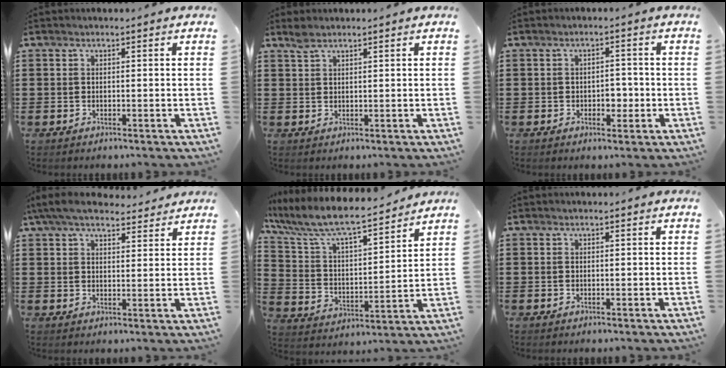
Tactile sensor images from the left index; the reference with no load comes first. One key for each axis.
{"total": 1.8, "fx": 1.4, "fy": 0.5, "fz": 1.0, "tx": -0.024, "ty": 0.001, "tz": 0.027}
{"total": 3.0, "fx": -0.7, "fy": 1.9, "fz": 2.2, "tx": -0.036, "ty": 0.002, "tz": -0.017}
{"total": 6.3, "fx": 5.2, "fy": 1.7, "fz": 3.0, "tx": -0.072, "ty": -0.005, "tz": 0.098}
{"total": 8.4, "fx": 7.4, "fy": 1.2, "fz": 3.8, "tx": -0.106, "ty": -0.048, "tz": 0.124}
{"total": 0.0}